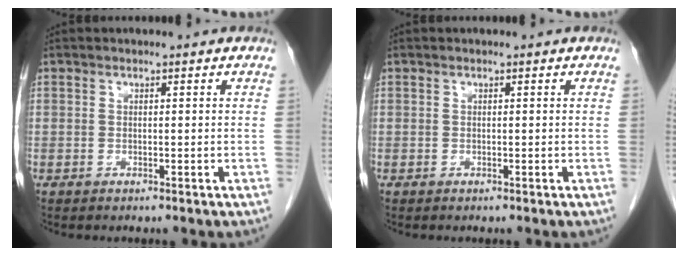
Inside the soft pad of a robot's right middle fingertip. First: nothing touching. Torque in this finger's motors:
{"motor_torque": [-0.03, -0.07, 0.01, 0.00]}